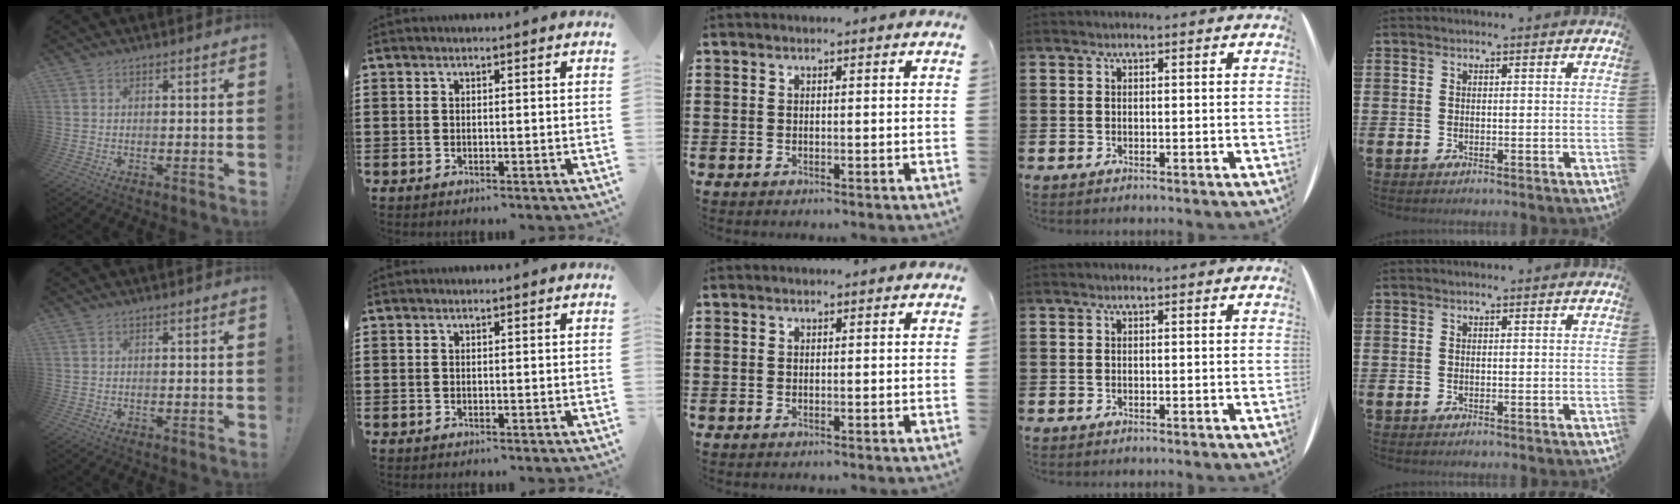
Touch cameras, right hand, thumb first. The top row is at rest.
{}